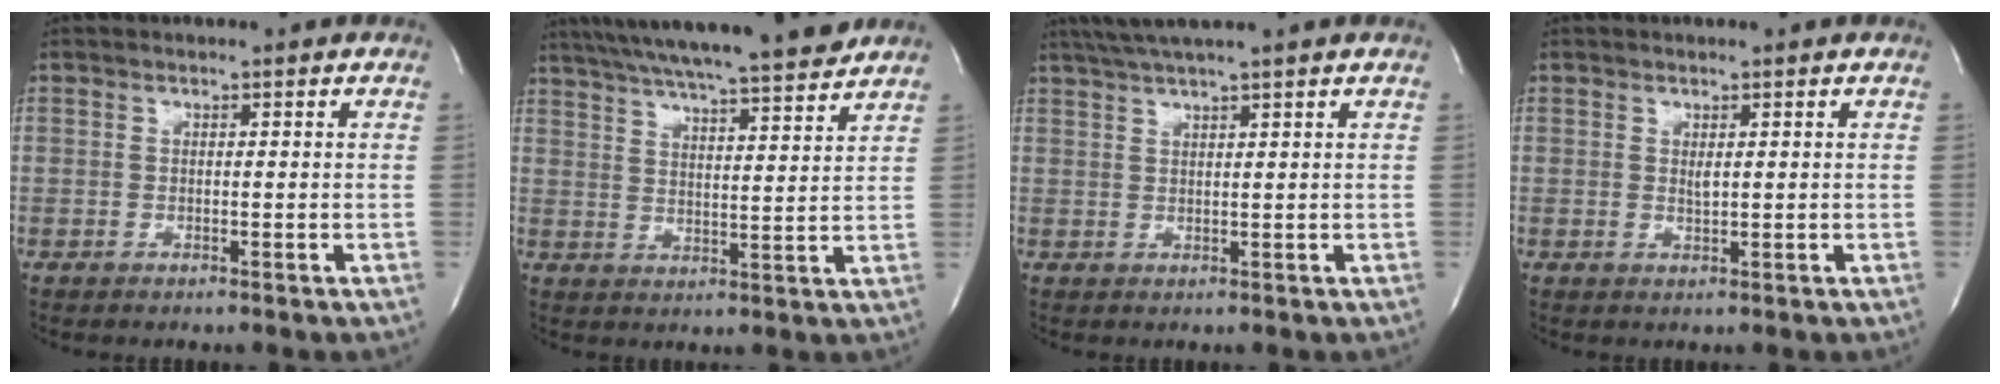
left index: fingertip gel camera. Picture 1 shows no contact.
{"total": 20.0, "force": [17.6, 0.6, 9.4], "torque": [-0.164, 0.001, 0.254]}
{"total": 5.4, "force": [4.3, -1.4, 3.0], "torque": [-0.050, 0.018, 0.077]}
{"total": 0.8, "force": [0.0, 0.2, 0.8], "torque": [-0.020, -0.006, 0.002]}